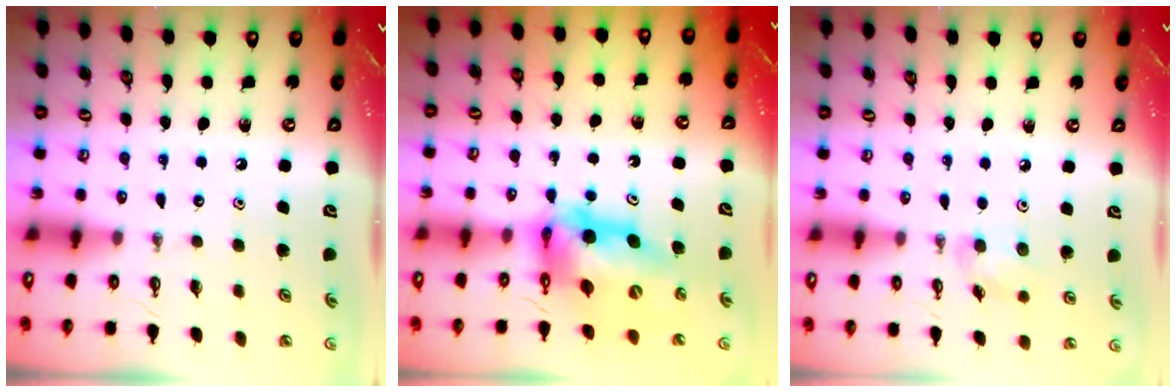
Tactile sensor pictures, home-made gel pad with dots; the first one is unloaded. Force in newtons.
{"total": 12.9, "press": 12.8, "slide": 1.3}
{"total": 7.4, "press": 7.3, "slide": 1.5}